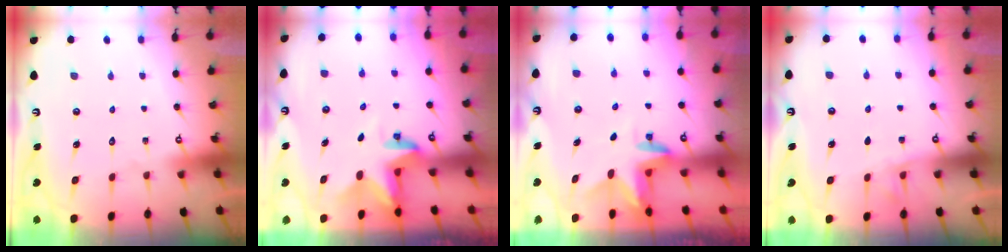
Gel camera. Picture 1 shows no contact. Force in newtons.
{"total": 2.9, "press": 2.9, "slide": 0.2}
{"total": 2.9, "press": 2.9, "slide": 0.1}
{"total": 2.9, "press": 2.9, "slide": 0.4}